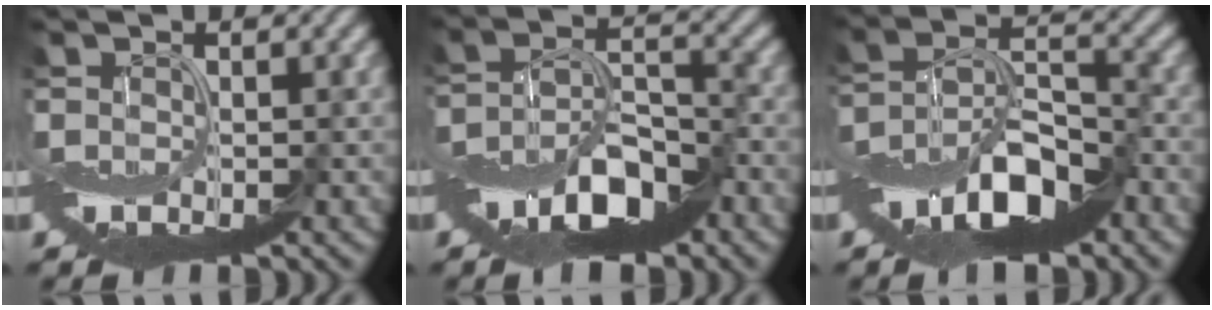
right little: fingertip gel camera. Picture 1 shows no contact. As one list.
[{"total": 8.4, "force": [-4.7, 3.4, 6.0], "torque": [-0.110, 0.001, -0.090]}, {"total": 8.8, "force": [-4.8, 3.5, 6.5], "torque": [-0.117, 0.011, -0.096]}]